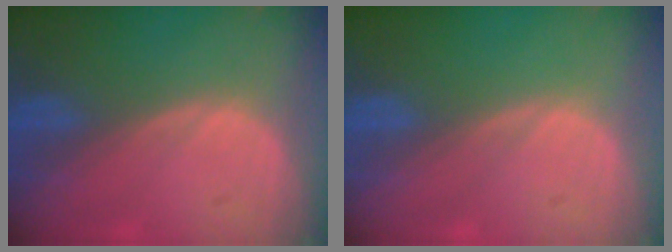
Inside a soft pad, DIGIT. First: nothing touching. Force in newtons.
{"total": 0.0}